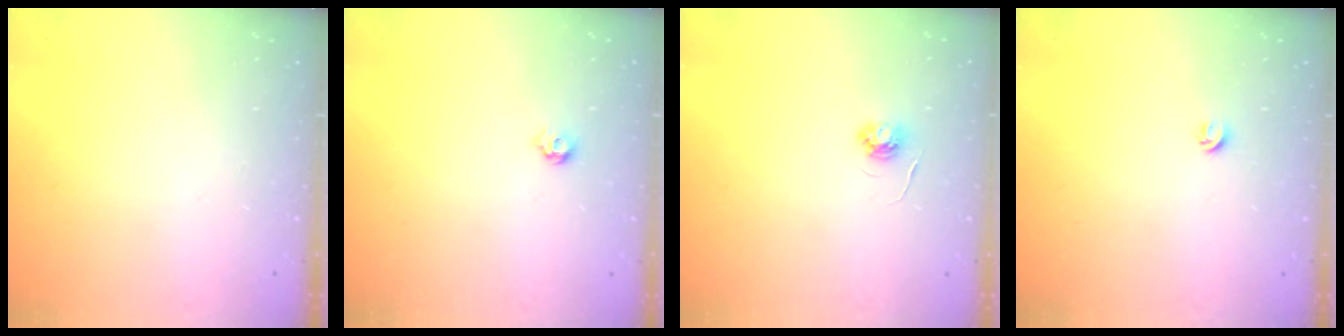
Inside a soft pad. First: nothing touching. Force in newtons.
{"total": 4.4, "press": 4.3, "slide": 0.9}
{"total": 3.8, "press": 3.8, "slide": 0.4}
{"total": 4.3, "press": 4.3, "slide": 0.4}